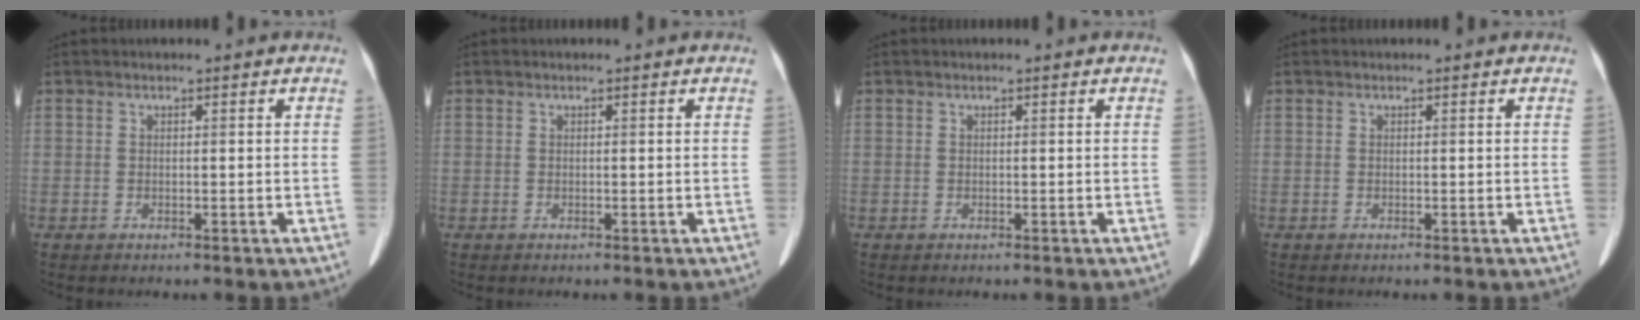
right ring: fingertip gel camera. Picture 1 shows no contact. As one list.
[{"total": 0.0}, {"total": 0.0}, {"total": 0.0}]